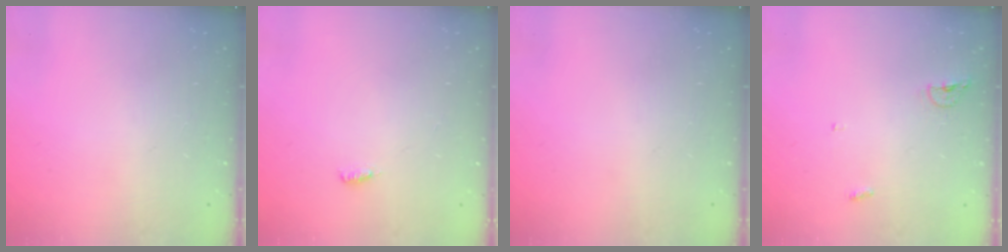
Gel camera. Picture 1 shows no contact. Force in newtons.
{"total": 3.7, "press": 3.3, "slide": 1.7}
{"total": 0.0}
{"total": 3.9, "press": 3.8, "slide": 0.8}